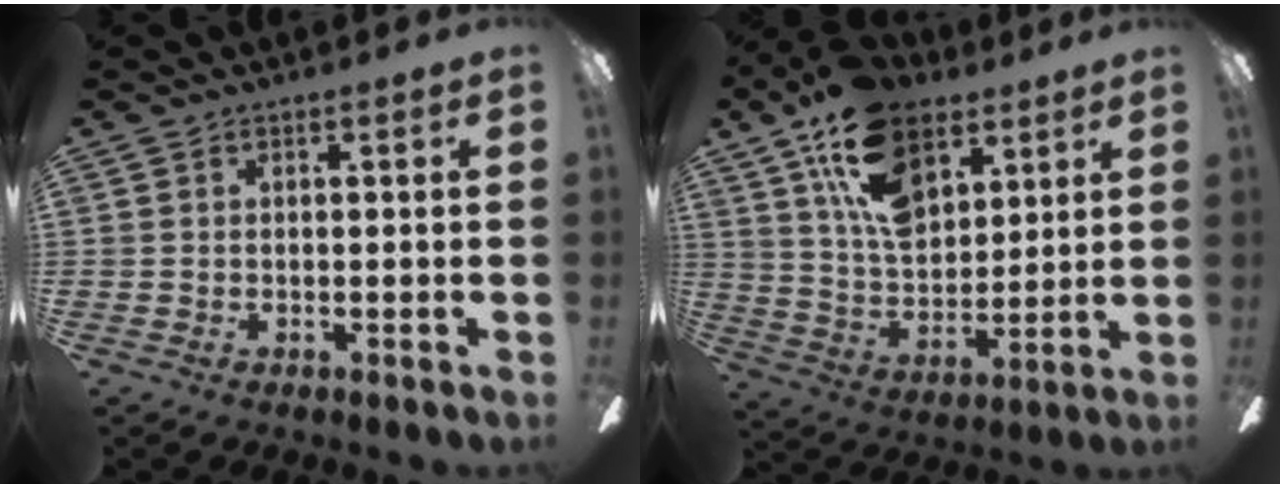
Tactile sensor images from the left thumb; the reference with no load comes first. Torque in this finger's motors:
{"motor_torque": [0.37, 0.83, 1.82, -0.94, 0.53]}